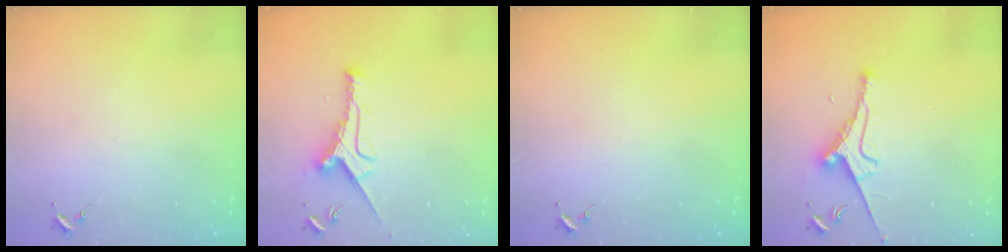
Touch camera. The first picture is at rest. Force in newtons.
{"total": 9.1, "press": 9.1, "slide": 0.2}
{"total": 0.0}
{"total": 9.1, "press": 9.0, "slide": 1.2}